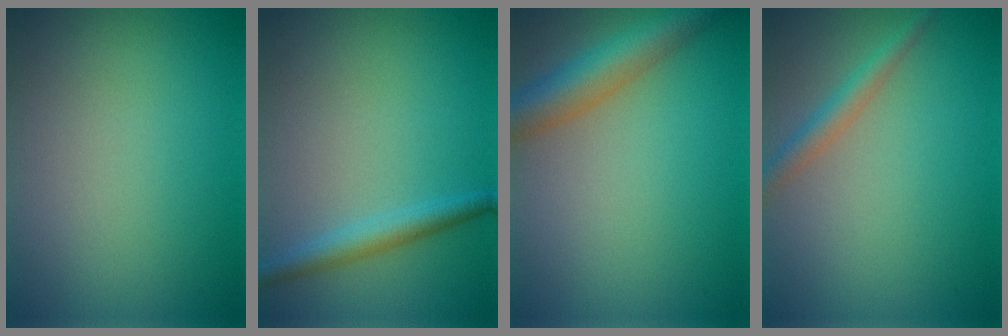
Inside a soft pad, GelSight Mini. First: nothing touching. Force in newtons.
{"total": 2.4, "press": 2.4, "slide": 0.1}
{"total": 5.2, "press": 5.2, "slide": 0.1}
{"total": 2.1, "press": 2.1, "slide": 0.0}